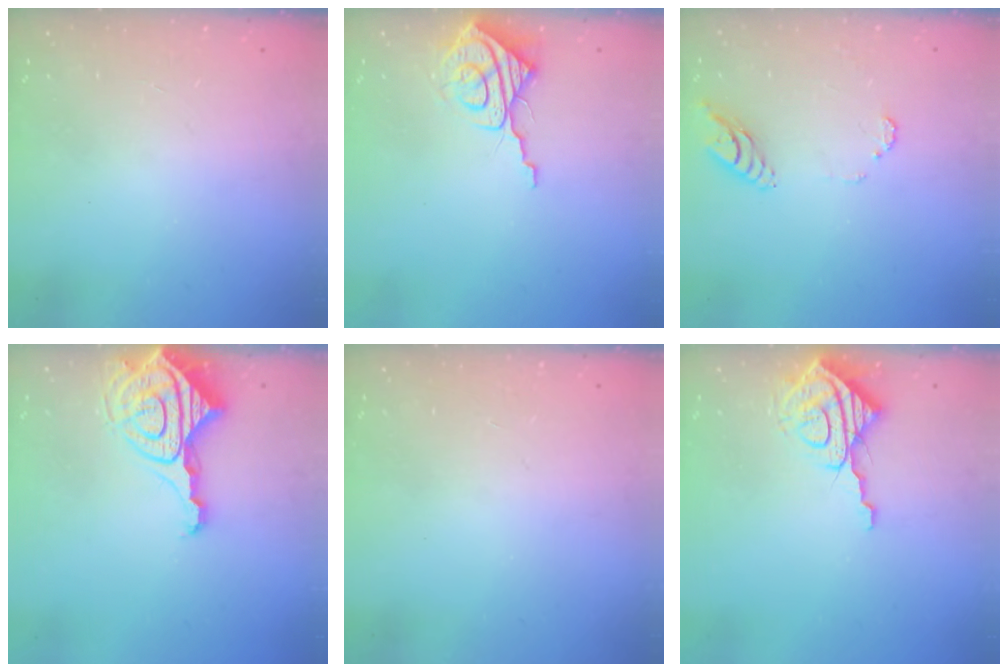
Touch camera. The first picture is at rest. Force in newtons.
{"total": 8.4, "press": 8.4, "slide": 0.8}
{"total": 8.9, "press": 8.8, "slide": 0.8}
{"total": 12.1, "press": 12.0, "slide": 1.1}
{"total": 0.0}
{"total": 9.8, "press": 9.8, "slide": 0.7}